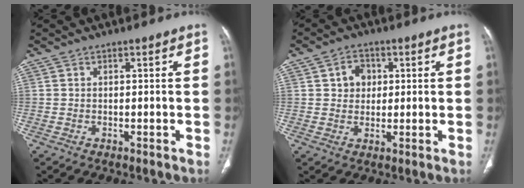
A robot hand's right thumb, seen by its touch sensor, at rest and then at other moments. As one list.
[{"total": 4.6, "force": [1.2, 3.8, 2.3], "torque": [-0.013, 0.000, 0.017]}]